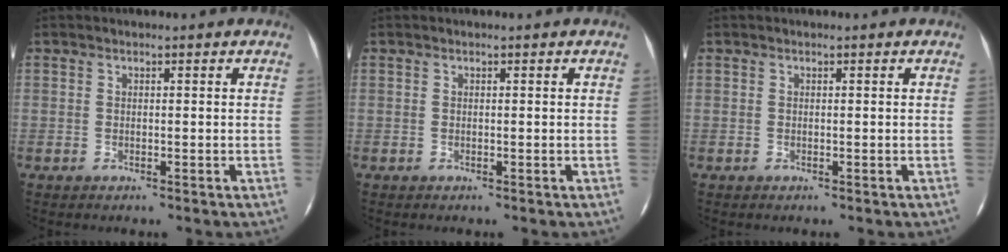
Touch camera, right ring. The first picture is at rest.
{"total": 0.0}
{"total": 0.0}